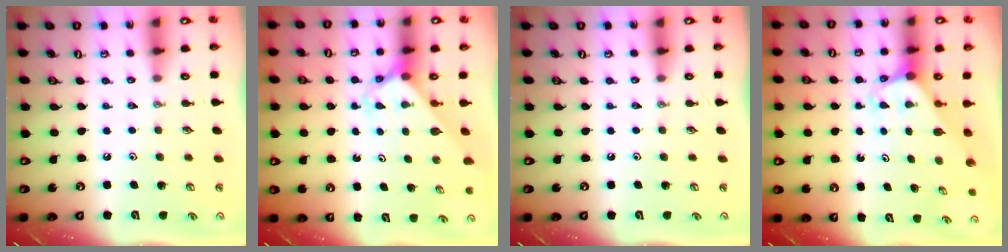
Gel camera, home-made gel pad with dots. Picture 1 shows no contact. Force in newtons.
{"total": 2.6, "press": 2.6, "slide": 0.2}
{"total": 0.0}
{"total": 1.9, "press": 1.9, "slide": 0.1}